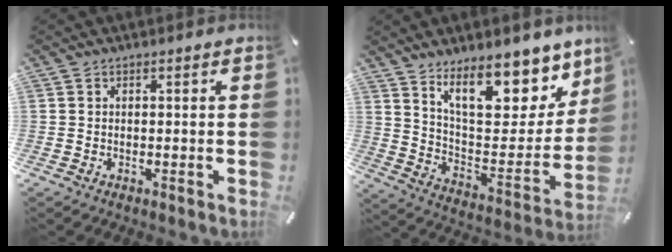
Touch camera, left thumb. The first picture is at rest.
{"total": 19.3, "force": [13.7, 8.4, 10.6], "torque": [-0.150, -0.098, 0.235]}